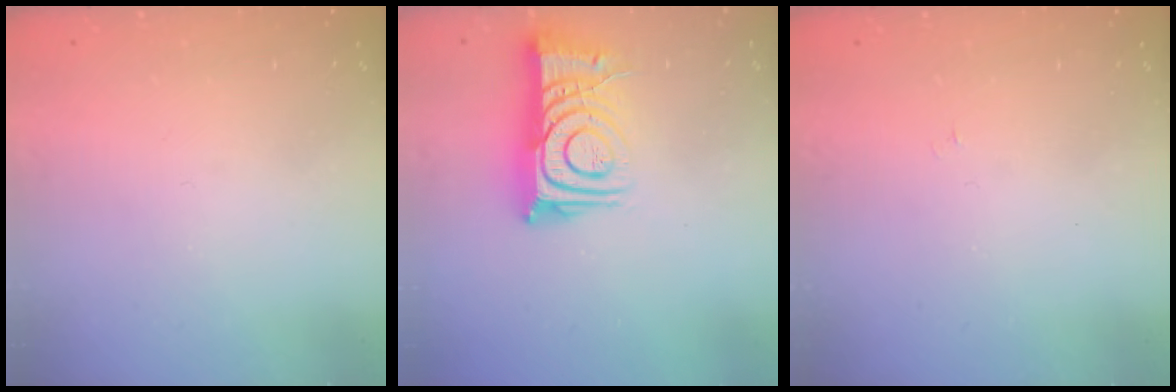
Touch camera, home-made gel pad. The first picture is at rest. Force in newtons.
{"total": 12.3, "press": 12.2, "slide": 1.0}
{"total": 3.0, "press": 3.0, "slide": 0.3}